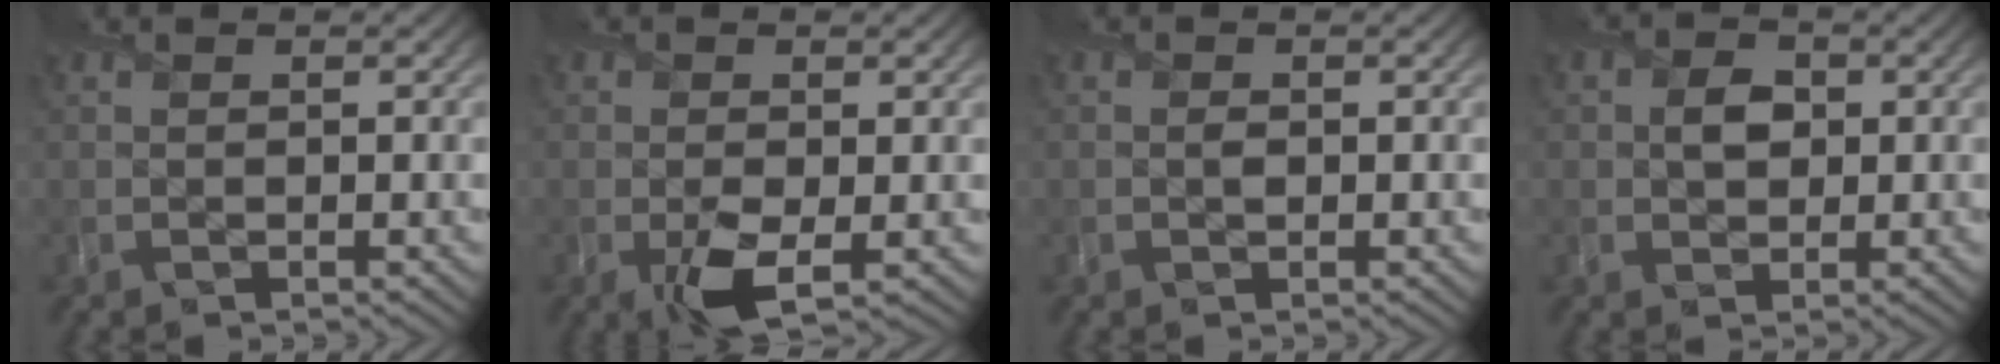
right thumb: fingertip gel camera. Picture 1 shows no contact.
{"total": 3.9, "force": [-1.1, 2.2, 3.0], "torque": [-0.064, -0.017, -0.020]}
{"total": 0.9, "force": [-0.2, 0.7, 0.5], "torque": [-0.009, -0.006, -0.005]}
{"total": 3.1, "force": [0.3, 2.5, 1.8], "torque": [-0.038, -0.003, -0.002]}